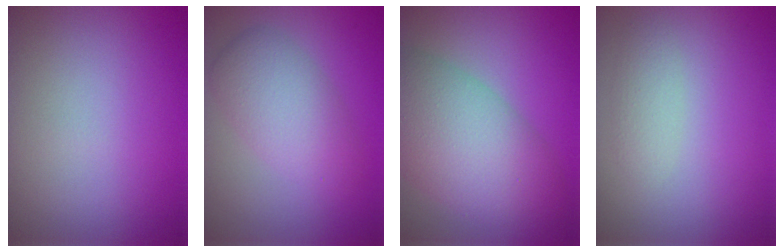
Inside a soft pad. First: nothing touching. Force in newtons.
{"total": 4.5, "press": 4.5, "slide": 0.2}
{"total": 9.0, "press": 9.0, "slide": 0.3}
{"total": 1.4, "press": 1.4, "slide": 0.1}